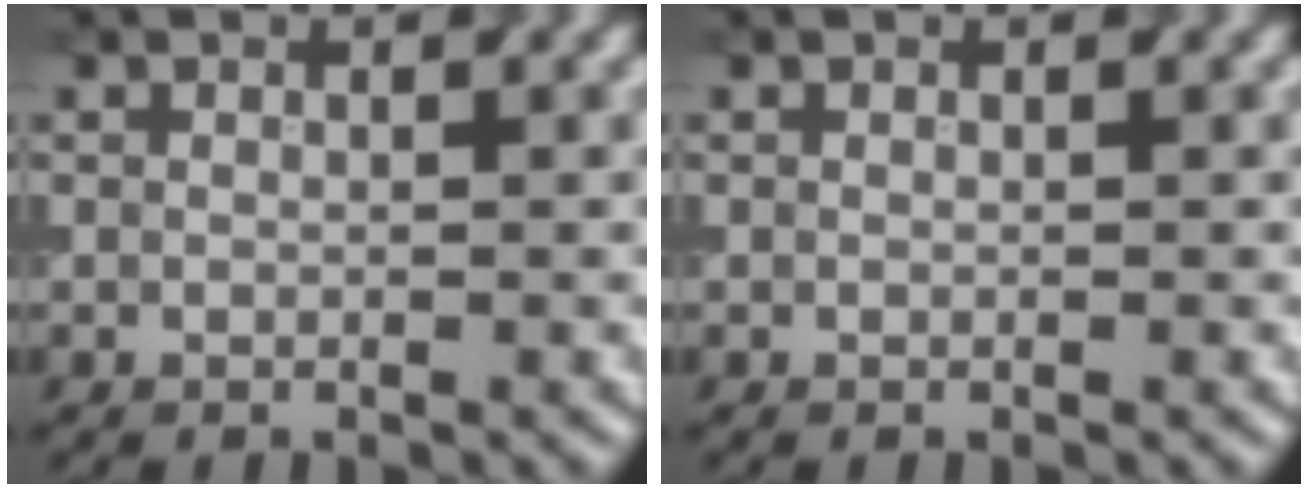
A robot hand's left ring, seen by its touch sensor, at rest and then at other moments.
{"total": 0.0}